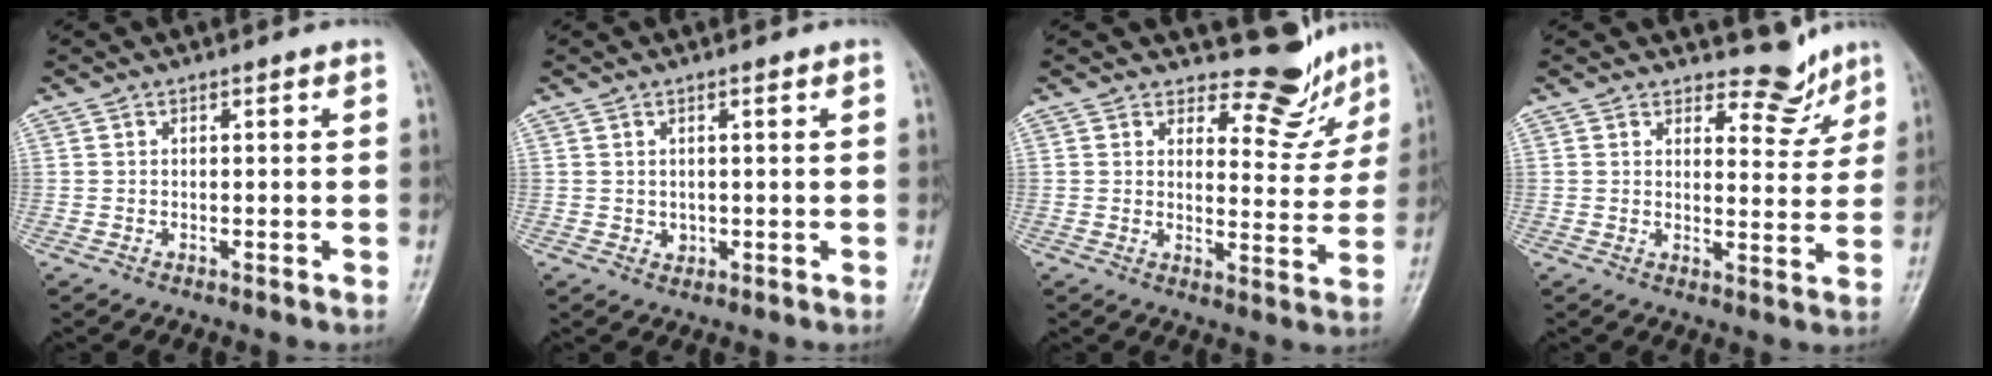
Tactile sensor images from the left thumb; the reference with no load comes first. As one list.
[{"total": 1.4, "force": [0.5, 1.1, 0.6], "torque": [-0.004, -0.004, 0.011]}, {"total": 8.4, "force": [7.7, 3.3, 0.9], "torque": [0.020, -0.078, 0.095]}, {"total": 6.0, "force": [5.3, 2.7, 1.0], "torque": [0.012, -0.049, 0.071]}]